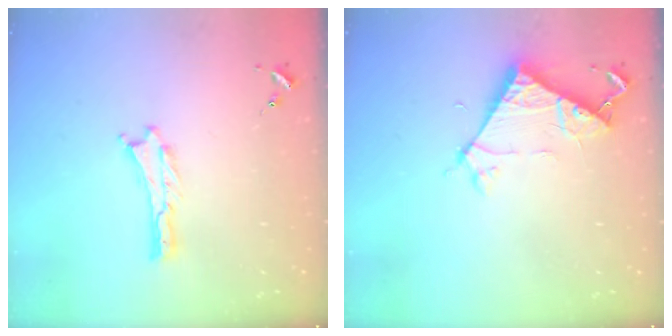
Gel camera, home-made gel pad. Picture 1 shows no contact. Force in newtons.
{"total": 6.4, "press": 6.4, "slide": 0.3}